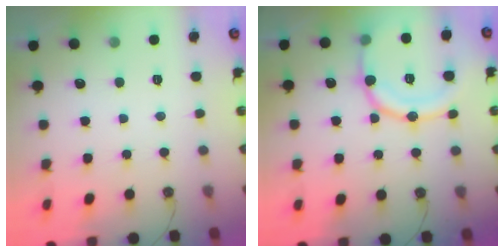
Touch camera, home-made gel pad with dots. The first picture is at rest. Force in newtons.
{"total": 17.4, "press": 17.2, "slide": 3.1}